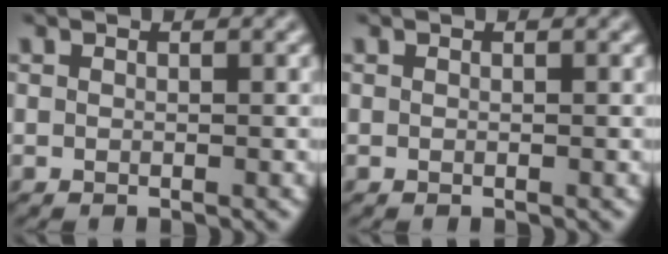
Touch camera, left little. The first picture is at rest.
{"total": 0.0}